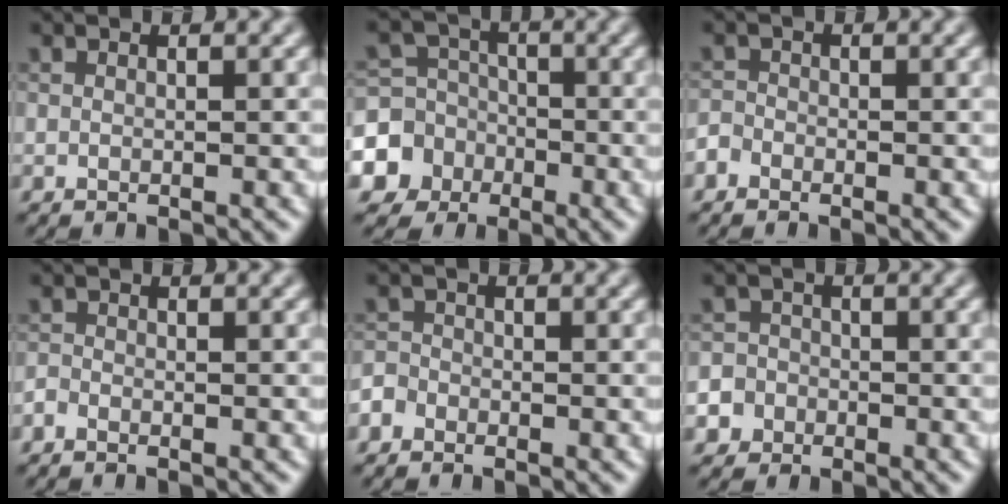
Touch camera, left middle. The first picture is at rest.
{"total": 8.1, "force": [-2.9, 7.4, 1.4], "torque": [-0.034, -0.004, -0.074]}
{"total": 1.2, "force": [-0.9, 0.7, 0.2], "torque": [-0.003, 0.002, -0.020]}
{"total": 0.7, "force": [-0.6, 0.3, 0.2], "torque": [-0.003, 0.000, -0.016]}
{"total": 1.6, "force": [-1.1, 1.2, 0.3], "torque": [0.000, 0.007, -0.023]}
{"total": 5.8, "force": [-2.9, 5.0, 0.8], "torque": [-0.006, -0.006, -0.072]}